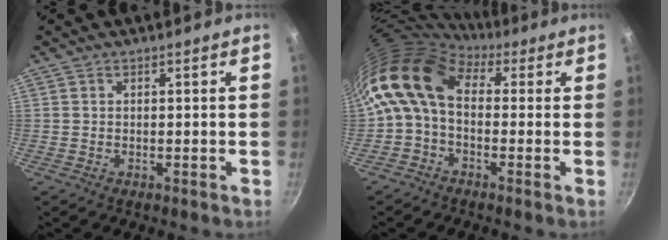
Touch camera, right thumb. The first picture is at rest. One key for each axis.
{"total": 11.9, "fx": 1.3, "fy": 8.1, "fz": 8.6, "tx": -0.154, "ty": 0.027, "tz": 0.000}